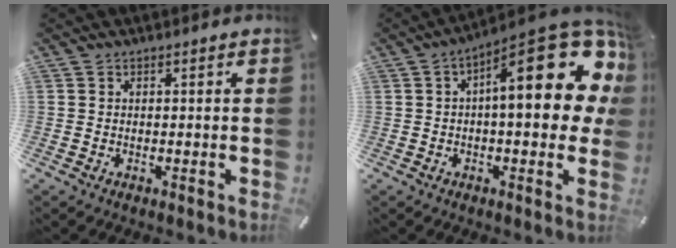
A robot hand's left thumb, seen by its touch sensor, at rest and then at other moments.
{"total": 22.9, "force": [6.6, 9.0, 20.0], "torque": [-0.262, -0.049, 0.108]}